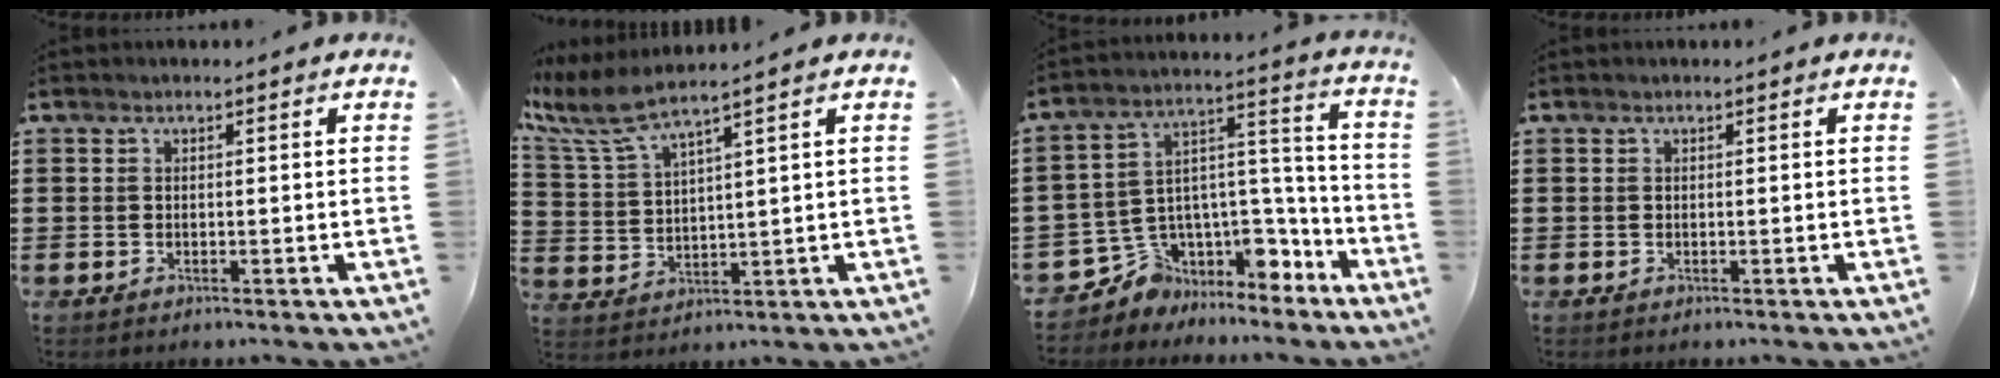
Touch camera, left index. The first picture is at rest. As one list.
[{"total": 6.1, "force": [5.0, 0.3, 3.5], "torque": [-0.098, -0.026, 0.083]}, {"total": 7.9, "force": [-5.1, 5.8, 1.6], "torque": [-0.043, -0.002, -0.087]}, {"total": 0.0}]